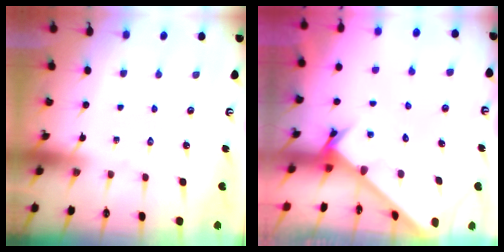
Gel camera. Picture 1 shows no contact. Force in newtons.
{"total": 2.4, "press": 2.4, "slide": 0.2}